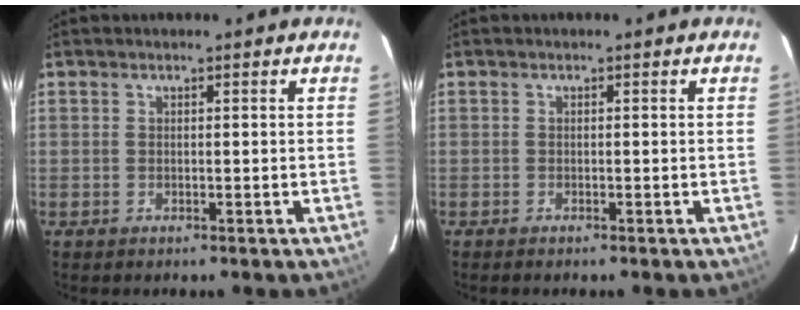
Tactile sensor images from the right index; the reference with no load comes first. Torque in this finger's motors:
{"motor_torque": [-0.04, -0.01, 0.04, 0.01]}